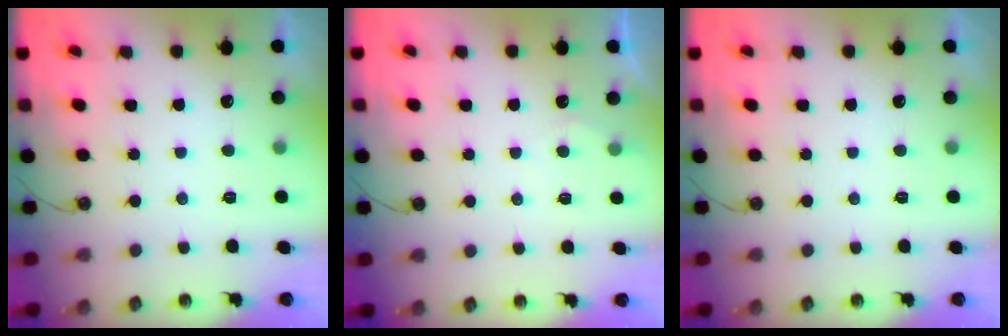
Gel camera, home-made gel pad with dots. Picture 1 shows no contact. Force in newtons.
{"total": 3.1, "press": 3.1, "slide": 0.4}
{"total": 0.0}